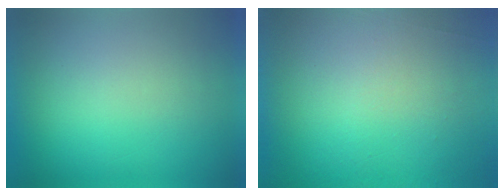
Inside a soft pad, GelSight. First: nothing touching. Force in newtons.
{"total": 7.0}